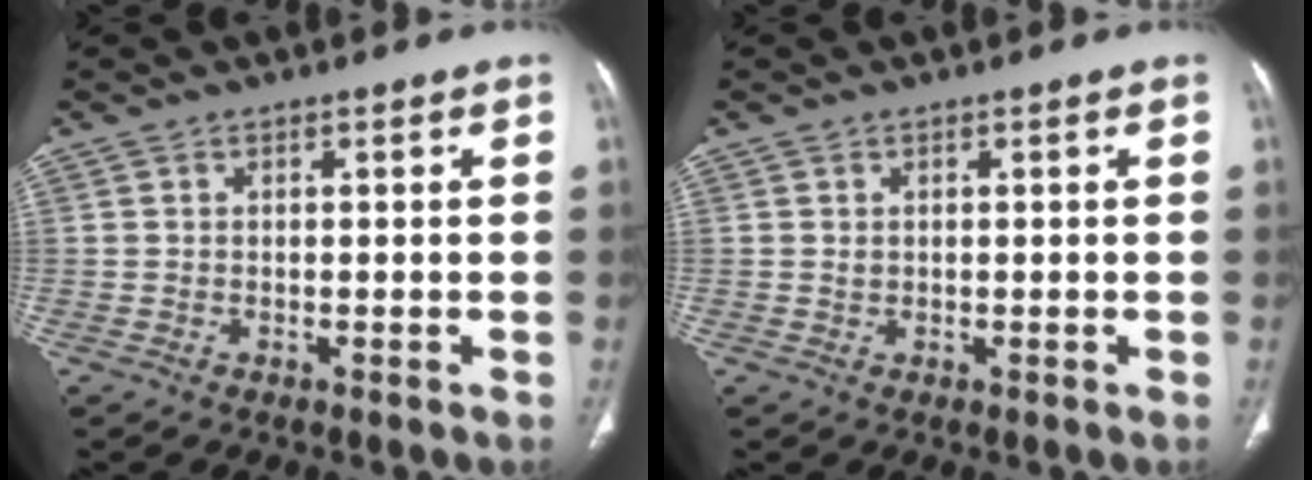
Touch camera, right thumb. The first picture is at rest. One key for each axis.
{"total": 0.8, "fx": 0.3, "fy": 0.7, "fz": 0.3, "tx": -0.002, "ty": -0.001, "tz": 0.007}